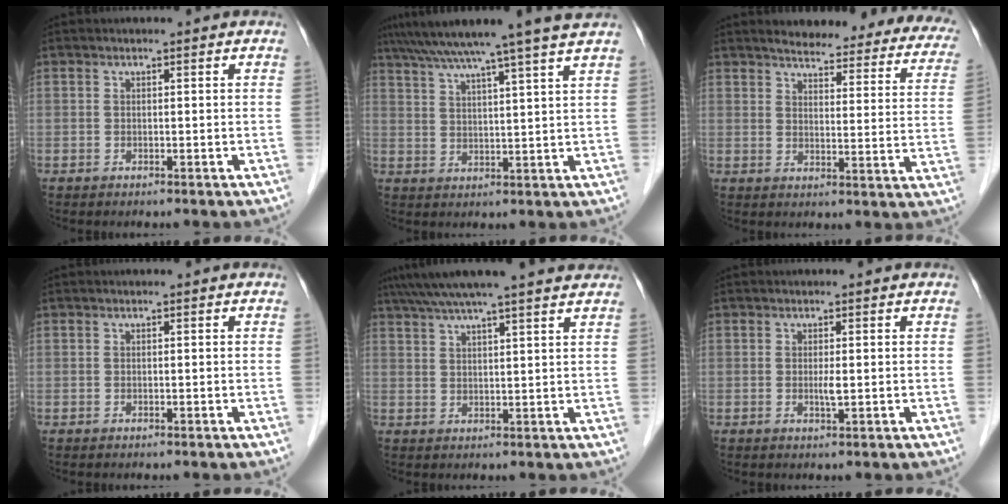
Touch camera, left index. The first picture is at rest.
{"total": 14.5, "force": [12.2, -2.1, 7.6], "torque": [-0.127, 0.001, 0.169]}
{"total": 23.9, "force": [21.5, 5.2, 9.0], "torque": [-0.093, -0.046, 0.234]}
{"total": 0.0}
{"total": 13.8, "force": [11.7, -0.3, 7.2], "torque": [-0.124, 0.039, 0.159]}
{"total": 1.3, "force": [0.1, 0.0, 1.3], "torque": [-0.028, -0.003, 0.004]}